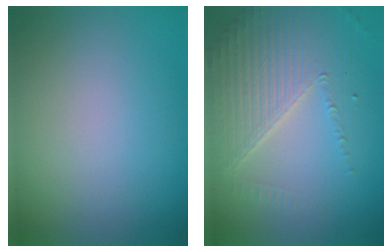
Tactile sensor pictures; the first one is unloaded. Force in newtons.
{"total": 4.4, "press": 3.9, "slide": 2.1}